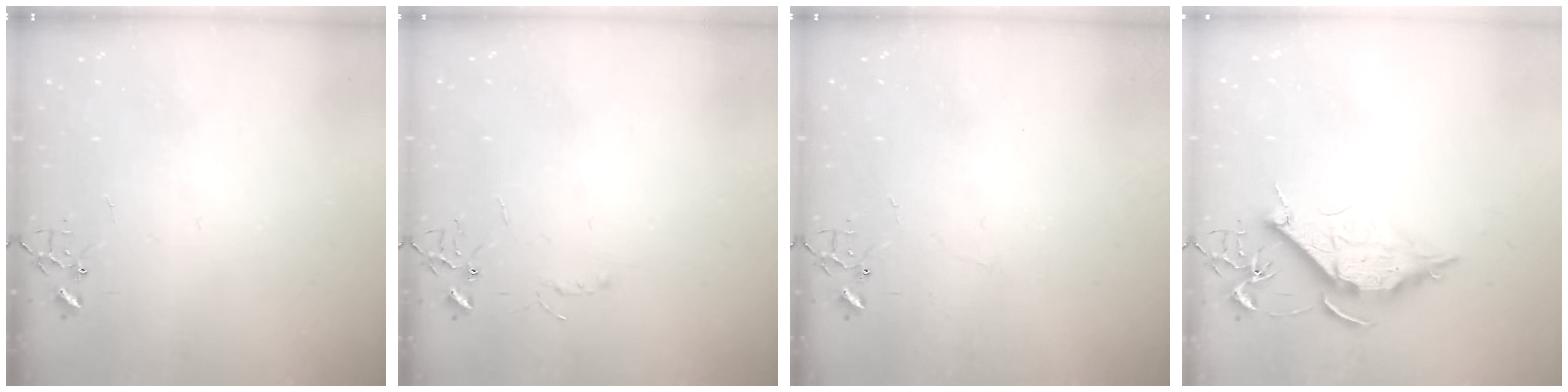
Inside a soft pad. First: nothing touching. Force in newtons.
{"total": 3.6, "press": 3.6, "slide": 0.6}
{"total": 2.3, "press": 2.3, "slide": 0.4}
{"total": 9.6, "press": 9.6, "slide": 0.8}